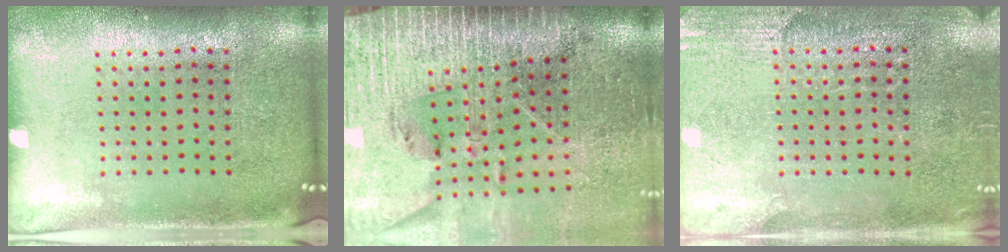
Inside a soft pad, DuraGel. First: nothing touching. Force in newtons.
{"total": 4.0, "press": 3.4, "slide": 2.0}
{"total": 2.7, "press": 2.5, "slide": 0.9}